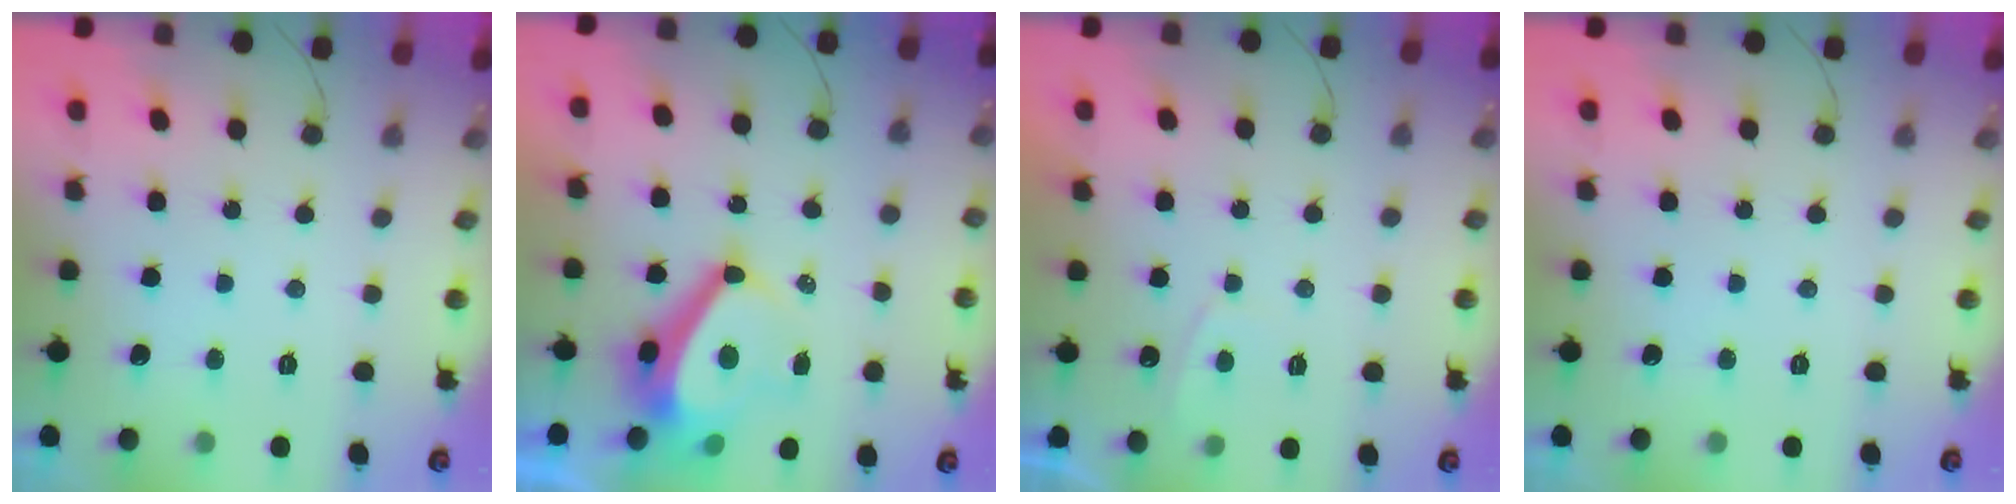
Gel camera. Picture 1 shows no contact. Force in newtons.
{"total": 11.2, "press": 10.6, "slide": 3.4}
{"total": 1.3, "press": 1.1, "slide": 0.6}
{"total": 0.0}